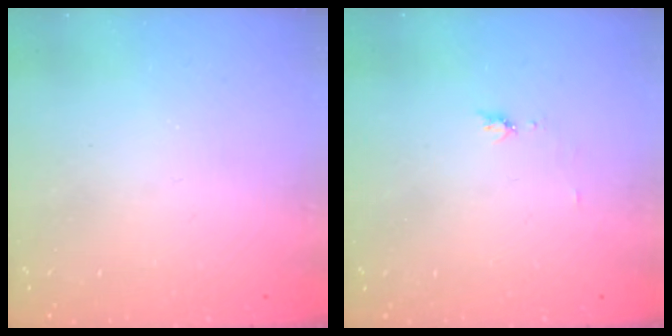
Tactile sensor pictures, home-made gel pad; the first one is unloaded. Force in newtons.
{"total": 4.8, "press": 4.7, "slide": 0.6}